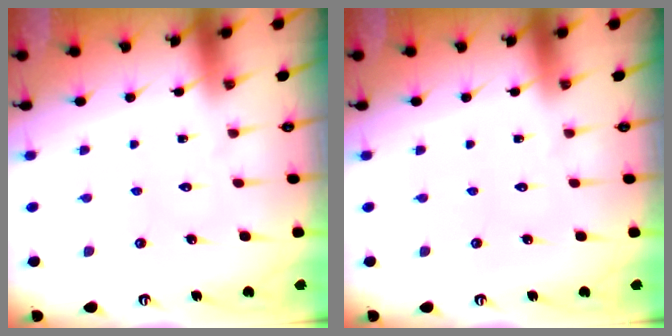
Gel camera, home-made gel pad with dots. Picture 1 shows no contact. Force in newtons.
{"total": 0.0}